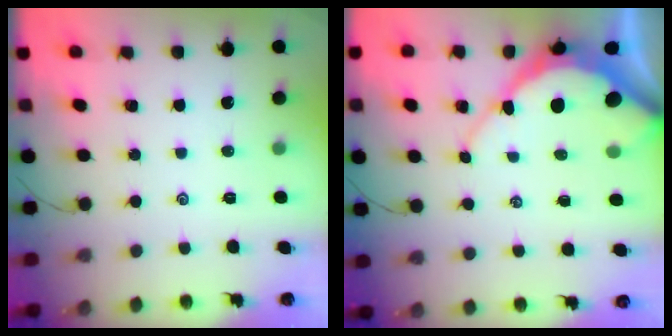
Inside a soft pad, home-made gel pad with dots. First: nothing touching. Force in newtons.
{"total": 9.2, "press": 9.2, "slide": 0.7}